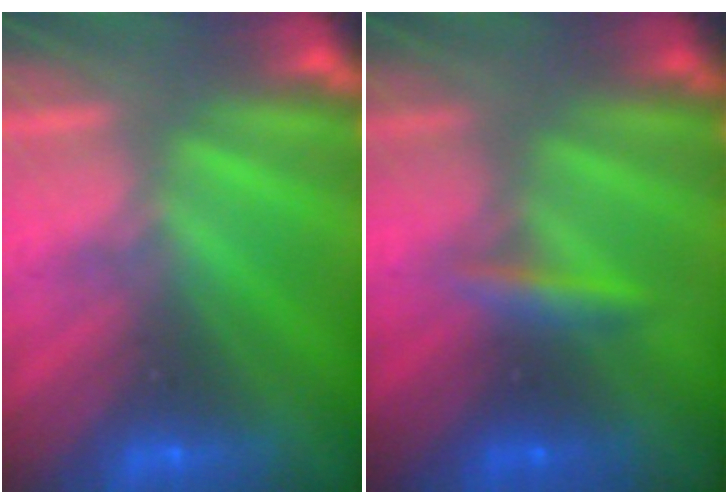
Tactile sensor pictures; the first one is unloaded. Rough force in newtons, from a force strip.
{"total": 2.4}